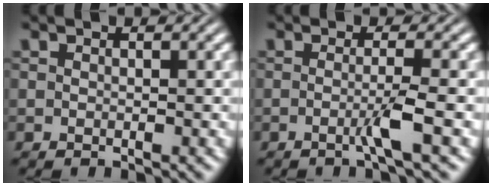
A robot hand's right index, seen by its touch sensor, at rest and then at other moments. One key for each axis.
{"total": 2.1, "fx": -0.8, "fy": -0.8, "fz": 1.7, "tx": -0.026, "ty": -0.003, "tz": -0.015}